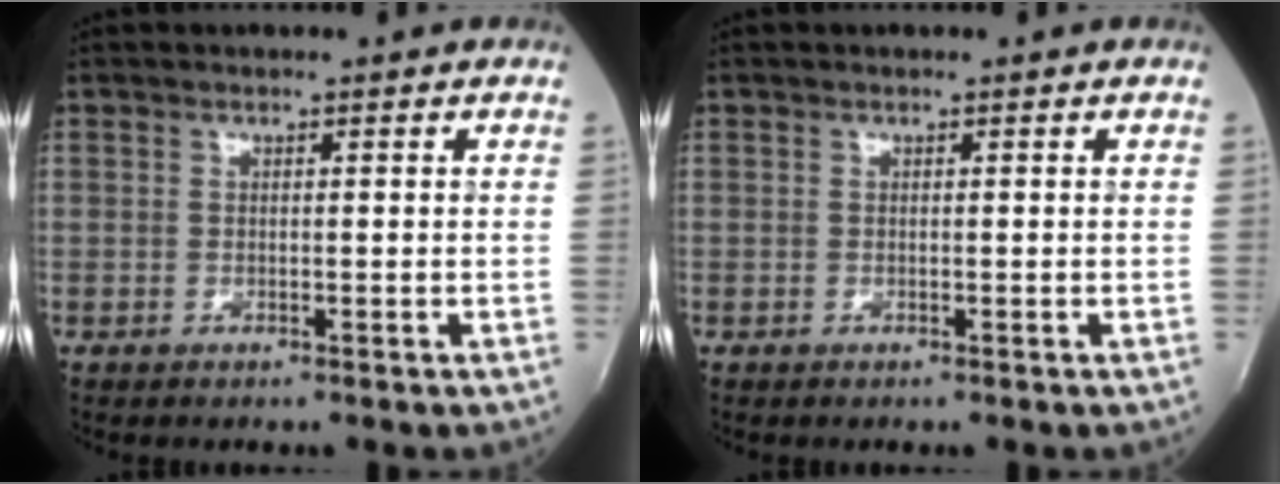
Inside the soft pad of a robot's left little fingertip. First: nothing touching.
{"total": 0.0}